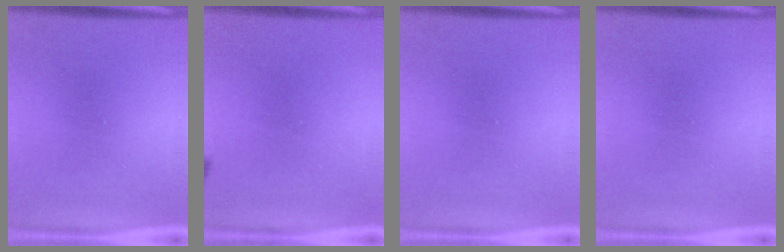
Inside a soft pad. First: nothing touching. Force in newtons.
{"total": 1.3}
{"total": 0.0}
{"total": 0.0}